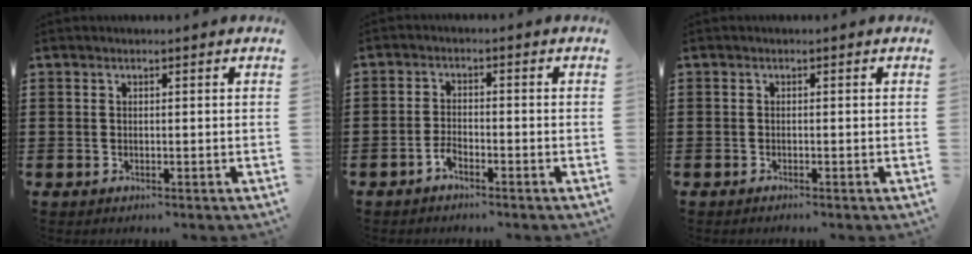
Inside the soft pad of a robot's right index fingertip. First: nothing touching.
{"total": 2.2, "force": [-1.7, 0.8, 1.1], "torque": [-0.031, 0.001, -0.037]}
{"total": 0.5, "force": [-0.5, -0.1, 0.0], "torque": [-0.001, -0.002, -0.010]}